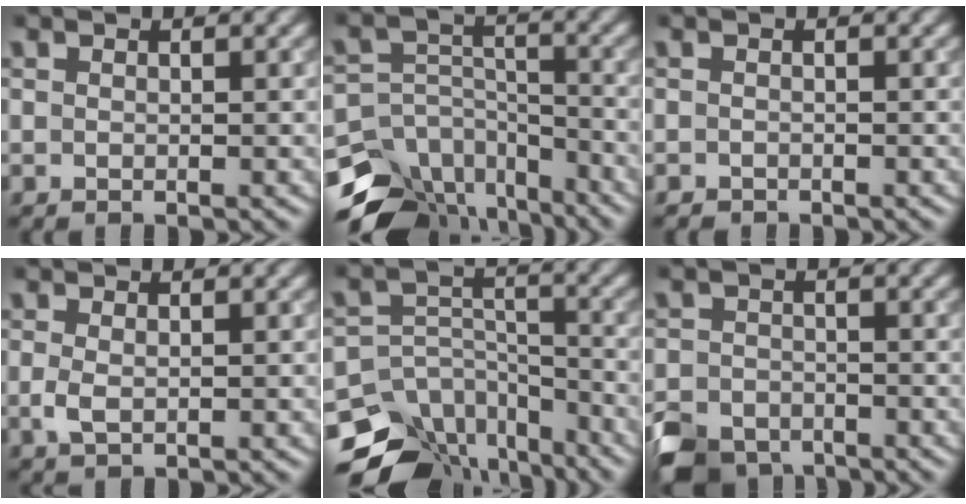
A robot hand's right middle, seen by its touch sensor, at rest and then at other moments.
{"total": 11.4, "force": [-8.8, 6.4, 3.3], "torque": [-0.057, 0.001, -0.125]}
{"total": 0.6, "force": [-0.5, 0.2, -0.1], "torque": [0.003, -0.004, -0.009]}
{"total": 1.4, "force": [-0.1, 0.7, 1.2], "torque": [-0.028, -0.004, -0.001]}
{"total": 12.7, "force": [-9.7, 7.5, 3.3], "torque": [-0.058, -0.006, -0.136]}
{"total": 4.7, "force": [-3.8, 2.5, 1.4], "torque": [-0.018, -0.008, -0.075]}